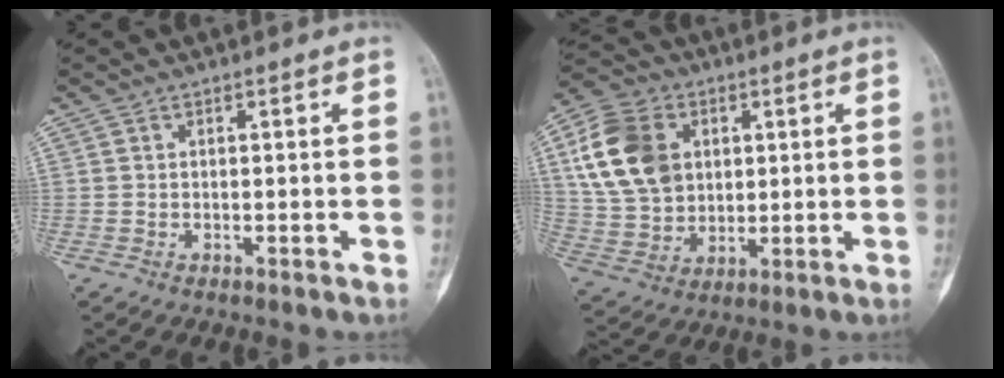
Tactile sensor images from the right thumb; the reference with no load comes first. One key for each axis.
{"total": 15.9, "fx": 4.3, "fy": 12.0, "fz": 9.5, "tx": -0.161, "ty": -0.002, "tz": 0.083}